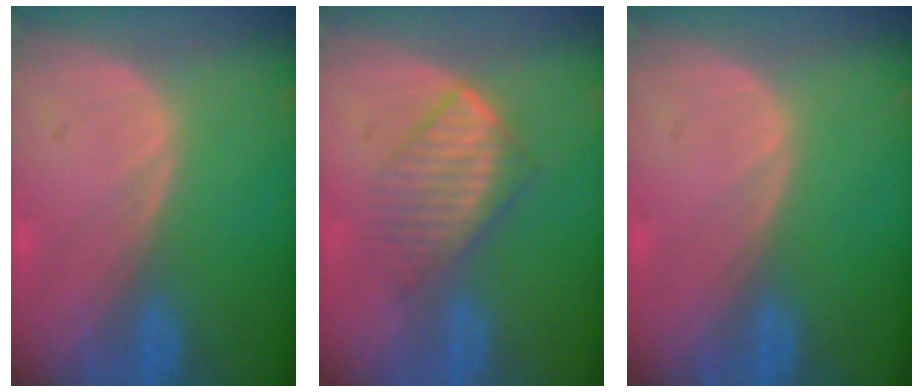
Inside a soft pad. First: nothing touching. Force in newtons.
{"total": 6.0, "press": 5.7, "slide": 2.0}
{"total": 0.0}